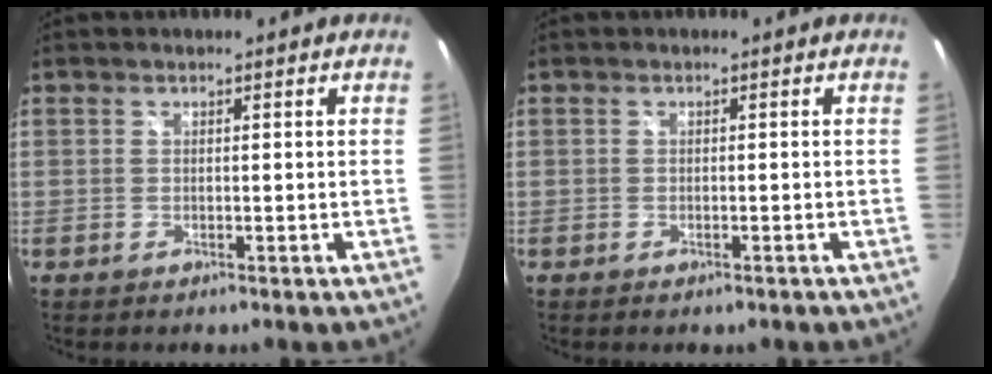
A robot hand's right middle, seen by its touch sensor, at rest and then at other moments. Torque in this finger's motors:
{"motor_torque": [-0.26, -0.22, -0.06, 0.00]}